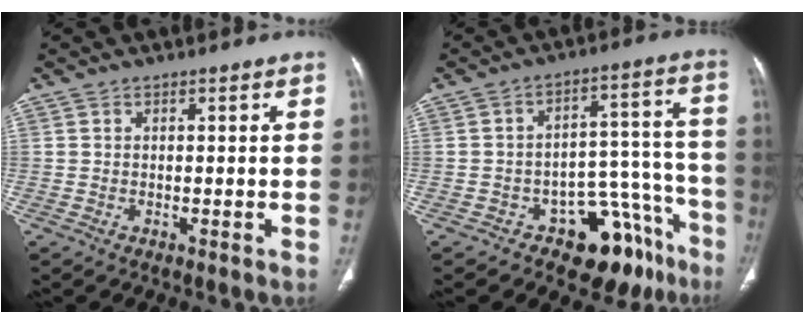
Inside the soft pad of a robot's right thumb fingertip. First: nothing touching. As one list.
[{"total": 14.7, "force": [-9.5, 8.3, 7.4], "torque": [-0.025, 0.108, -0.130]}]